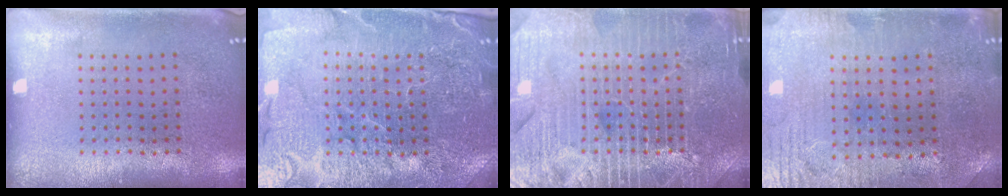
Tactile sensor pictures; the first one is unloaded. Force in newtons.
{"total": 5.0, "press": 4.7, "slide": 1.8}
{"total": 7.2, "press": 7.1, "slide": 1.0}
{"total": 1.0, "press": 0.8, "slide": 0.6}